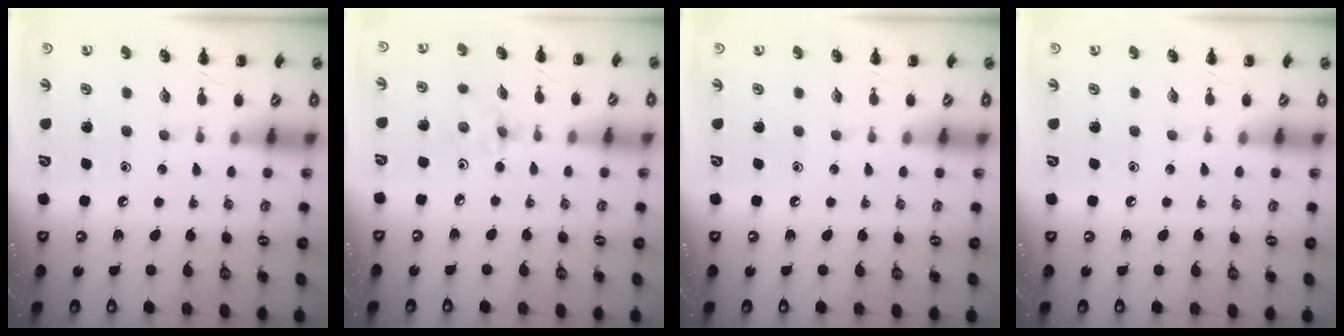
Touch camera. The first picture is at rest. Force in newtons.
{"total": 2.8, "press": 2.6, "slide": 0.9}
{"total": 0.0}
{"total": 0.0}